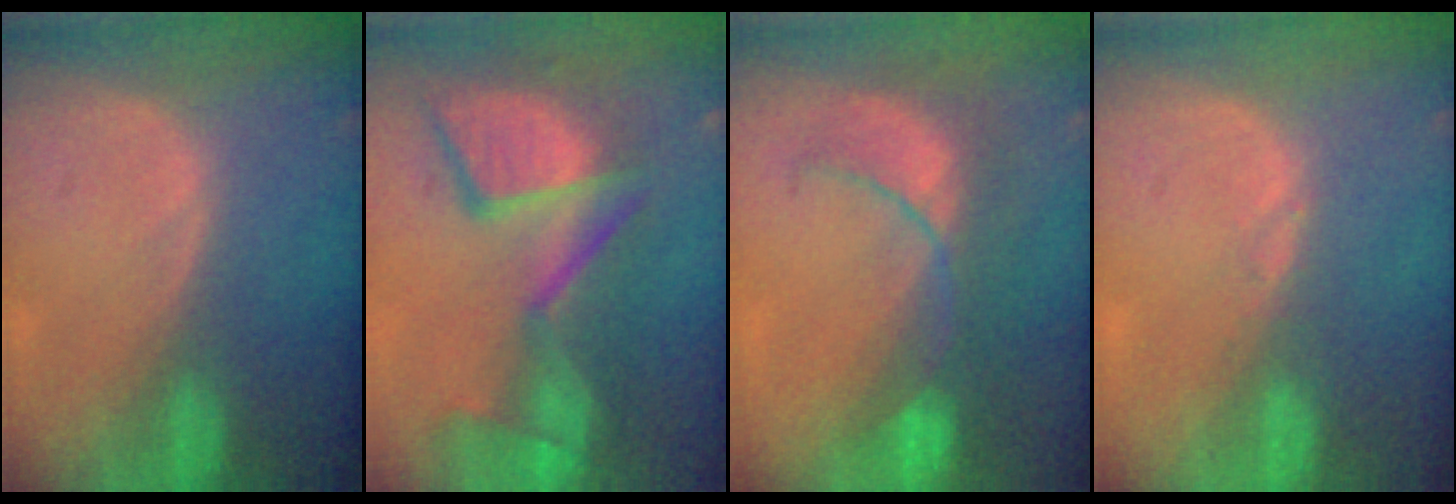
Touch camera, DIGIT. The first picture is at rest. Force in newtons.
{"total": 13.2, "press": 11.2, "slide": 7.0}
{"total": 8.1, "press": 7.9, "slide": 1.6}
{"total": 0.6, "press": 0.5, "slide": 0.3}